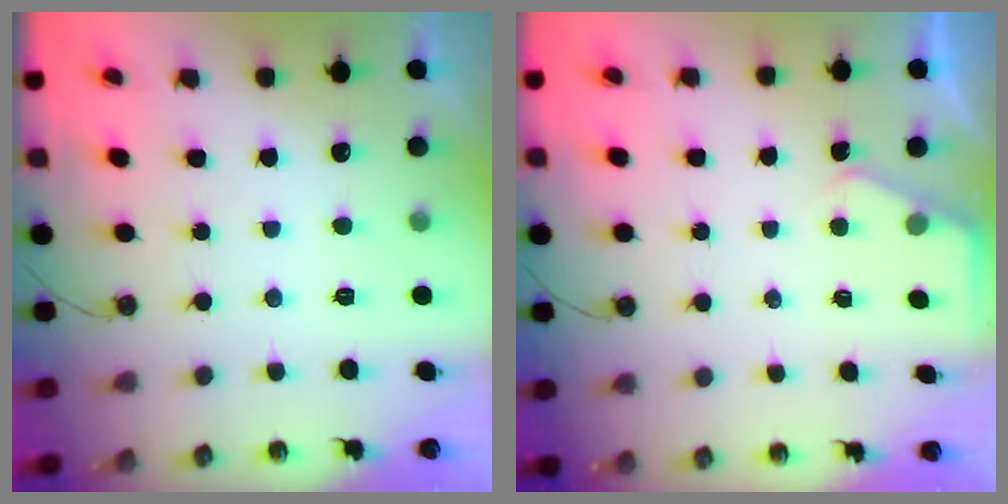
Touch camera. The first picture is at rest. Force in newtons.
{"total": 2.1, "press": 2.1, "slide": 0.4}